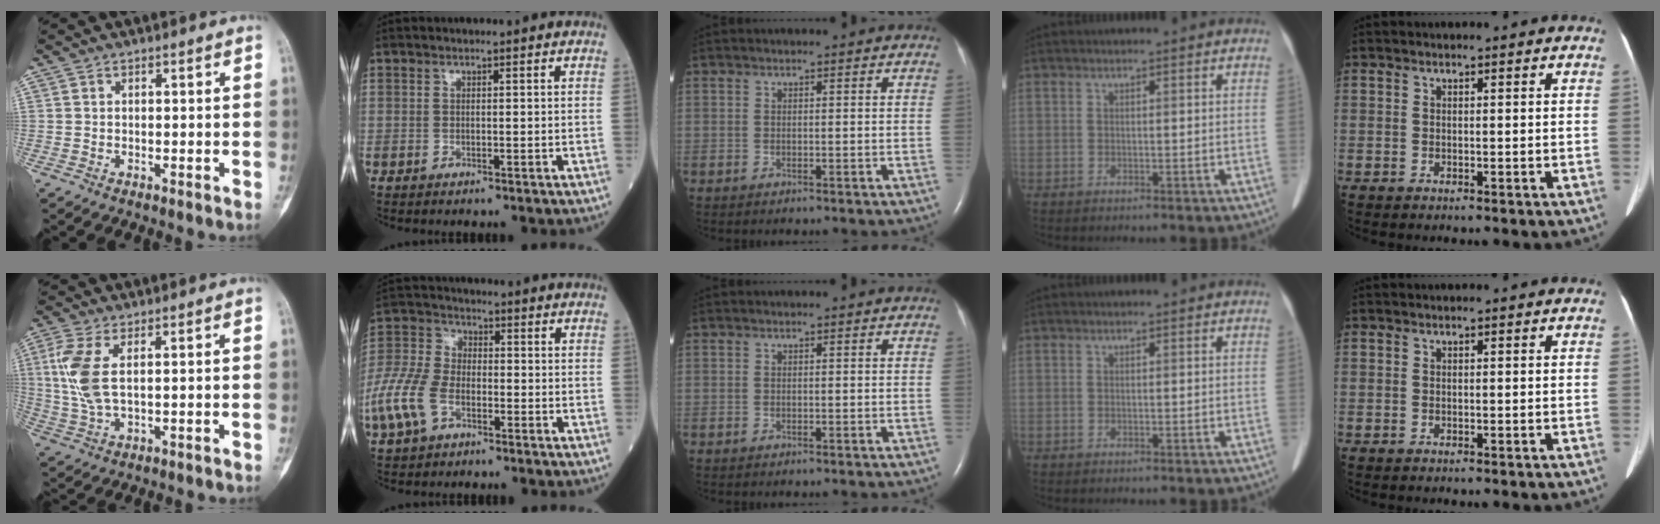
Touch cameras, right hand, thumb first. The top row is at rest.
{"thumb": {"total": 8.3, "force": [1.7, 3.5, 7.4], "torque": [-0.190, -0.002, 0.038]}, "index": {"total": 10.2, "force": [-4.4, 5.9, 7.1], "torque": [-0.190, 0.005, -0.092]}}